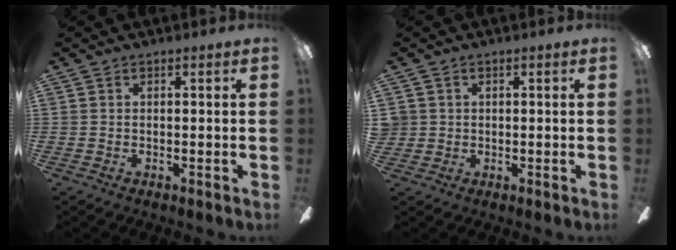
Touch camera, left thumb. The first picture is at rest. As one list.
[{"total": 2.2, "force": [0.6, 2.1, 0.2], "torque": [-0.008, 0.004, 0.011]}]